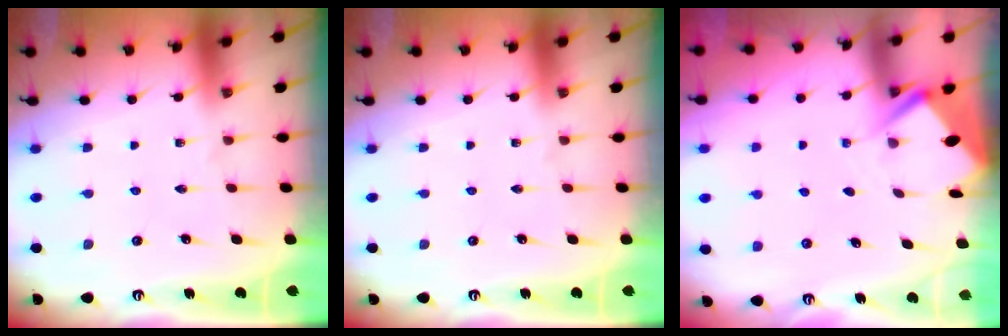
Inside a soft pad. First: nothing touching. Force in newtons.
{"total": 0.0}
{"total": 2.9, "press": 2.9, "slide": 0.4}